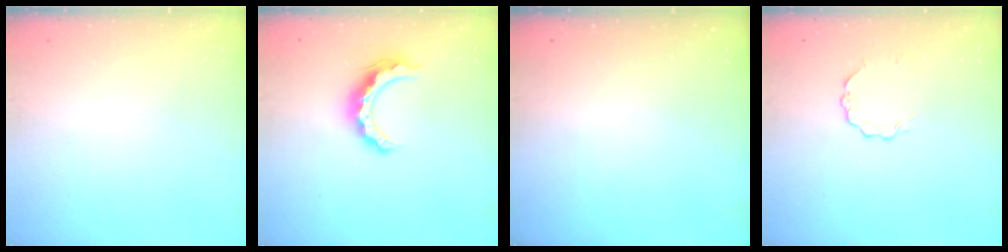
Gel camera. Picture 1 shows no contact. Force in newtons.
{"total": 10.4, "press": 10.4, "slide": 0.6}
{"total": 0.0}
{"total": 2.7, "press": 2.7, "slide": 0.3}